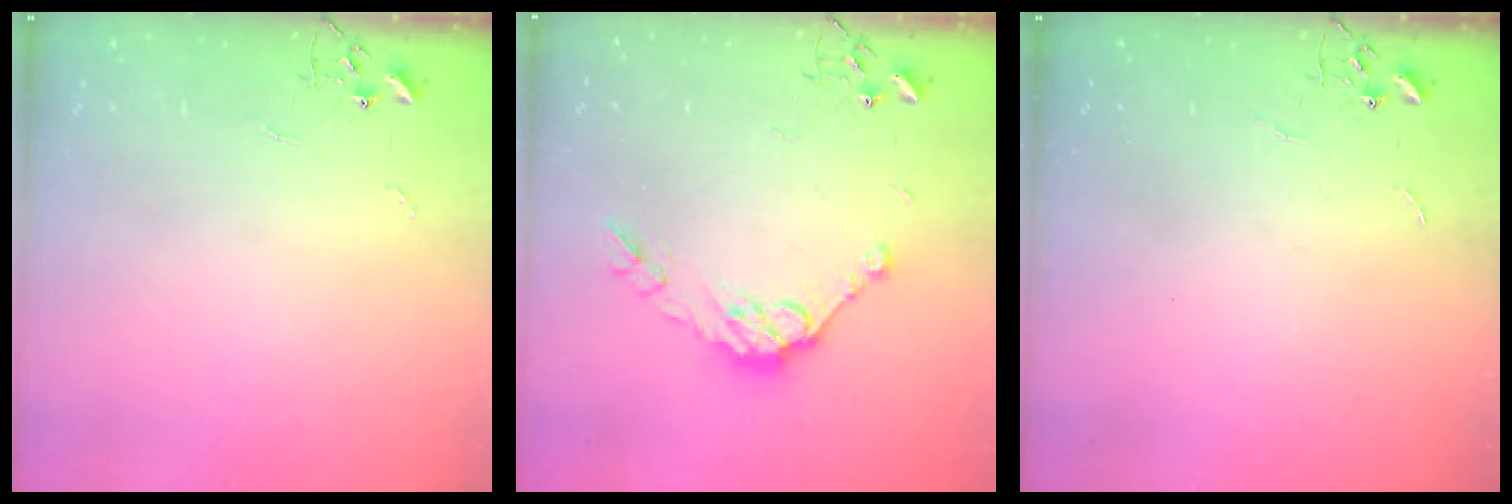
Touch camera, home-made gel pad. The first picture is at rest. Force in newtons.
{"total": 10.9, "press": 10.8, "slide": 0.9}
{"total": 0.0}